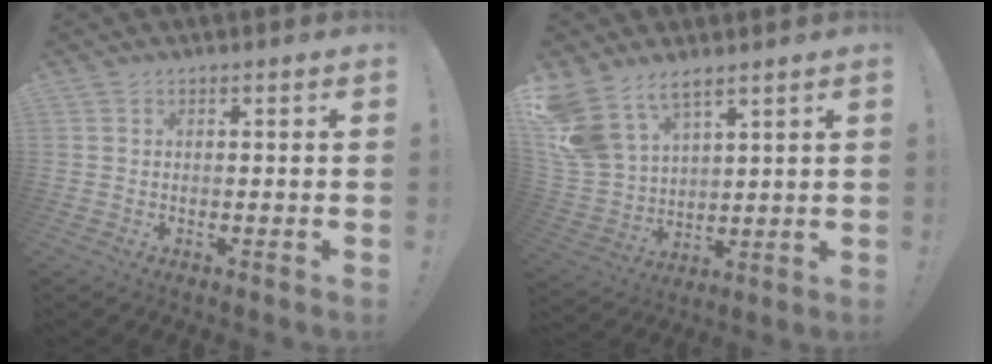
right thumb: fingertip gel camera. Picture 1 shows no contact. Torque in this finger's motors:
{"motor_torque": [0.22, 0.51, 0.49, 0.19, 0.32]}